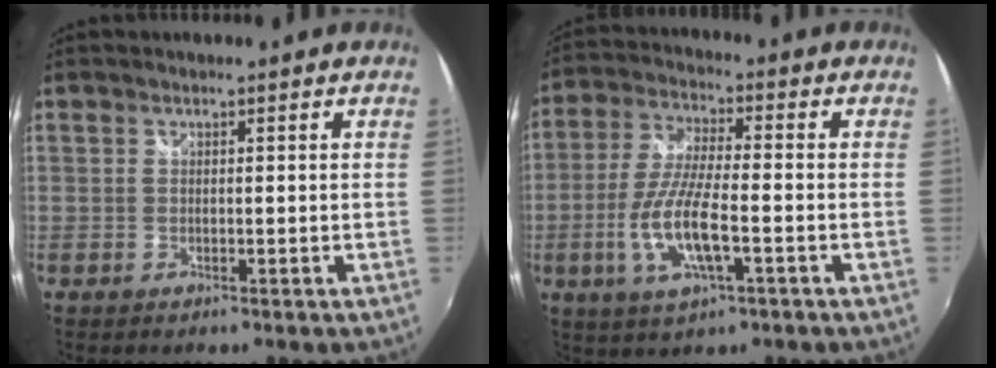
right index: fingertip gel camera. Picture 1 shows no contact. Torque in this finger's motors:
{"motor_torque": [0.45, -0.32, 0.38, 0.19]}